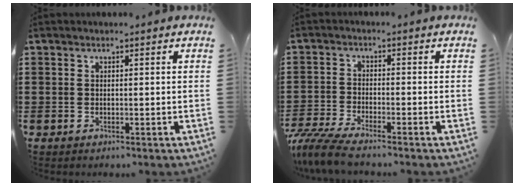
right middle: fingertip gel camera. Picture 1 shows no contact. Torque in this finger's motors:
{"motor_torque": [1.04, -0.03, 0.55, 0.18]}